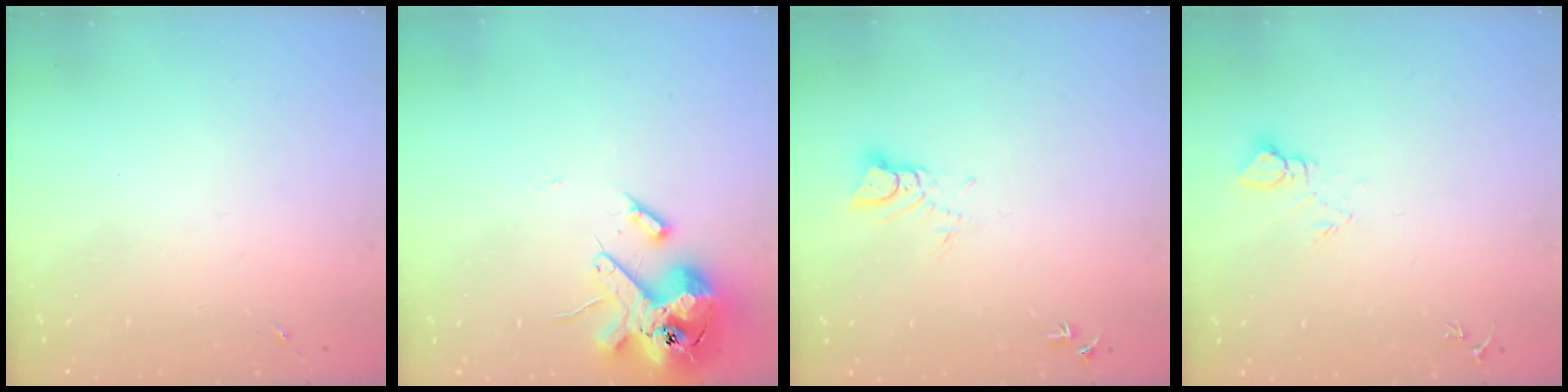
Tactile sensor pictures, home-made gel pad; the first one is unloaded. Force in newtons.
{"total": 14.5, "press": 14.4, "slide": 2.4}
{"total": 3.6, "press": 3.6, "slide": 0.3}
{"total": 6.0, "press": 6.0, "slide": 0.5}